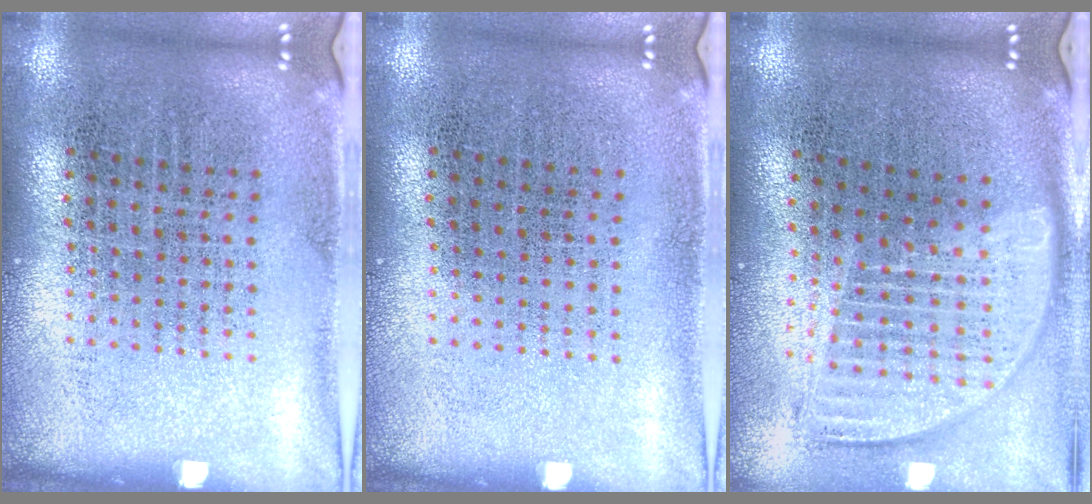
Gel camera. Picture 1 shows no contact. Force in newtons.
{"total": 0.0}
{"total": 1.8, "press": 1.5, "slide": 1.0}